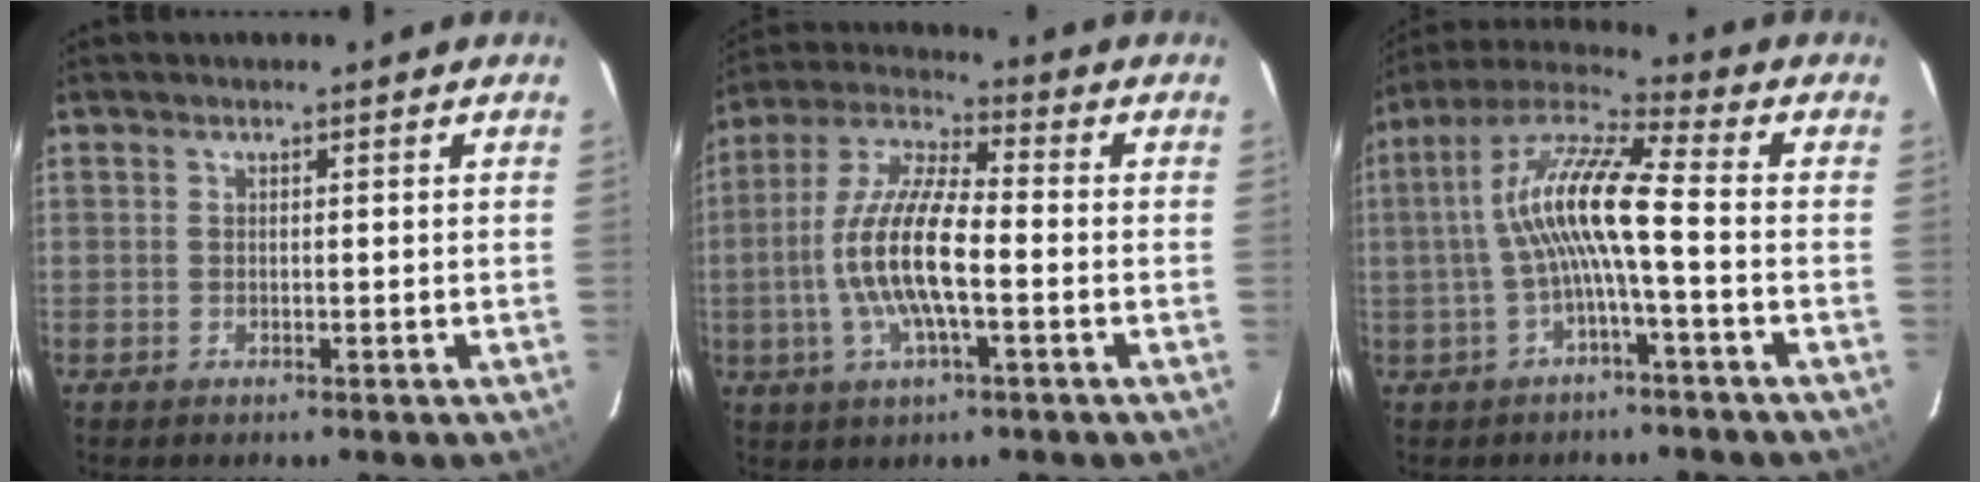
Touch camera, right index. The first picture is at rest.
{"total": 14.0, "force": [-2.6, 3.7, 13.3], "torque": [-0.271, 0.003, -0.055]}
{"total": 11.4, "force": [-1.4, 1.3, 11.3], "torque": [-0.229, 0.021, -0.030]}